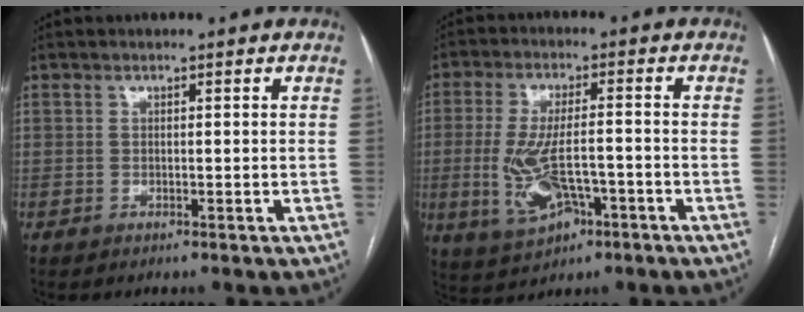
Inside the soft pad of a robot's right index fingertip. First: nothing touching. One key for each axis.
{"total": 9.6, "fx": -2.8, "fy": 3.6, "fz": 8.4, "tx": -0.177, "ty": -0.002, "tz": -0.042}